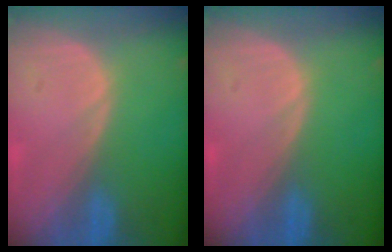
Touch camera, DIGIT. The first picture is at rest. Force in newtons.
{"total": 0.0}